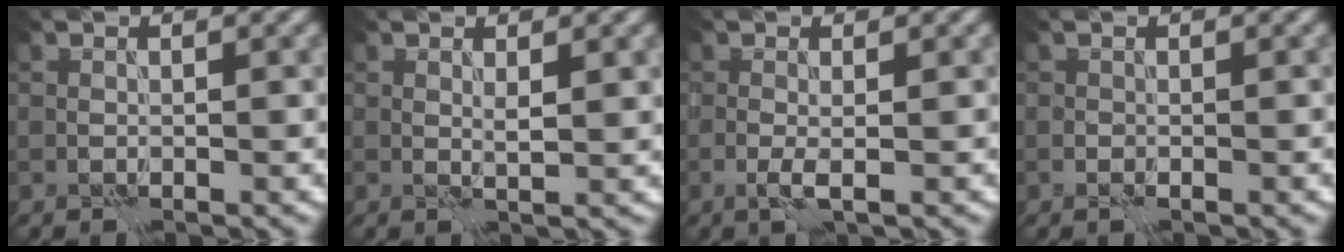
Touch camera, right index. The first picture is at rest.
{"total": 1.0, "force": [0.5, -0.1, 0.9], "torque": [-0.017, -0.004, 0.012]}
{"total": 1.4, "force": [-0.4, -0.1, 1.3], "torque": [-0.031, -0.002, -0.011]}
{"total": 0.6, "force": [-0.4, 0.1, 0.4], "torque": [-0.010, 0.000, -0.009]}